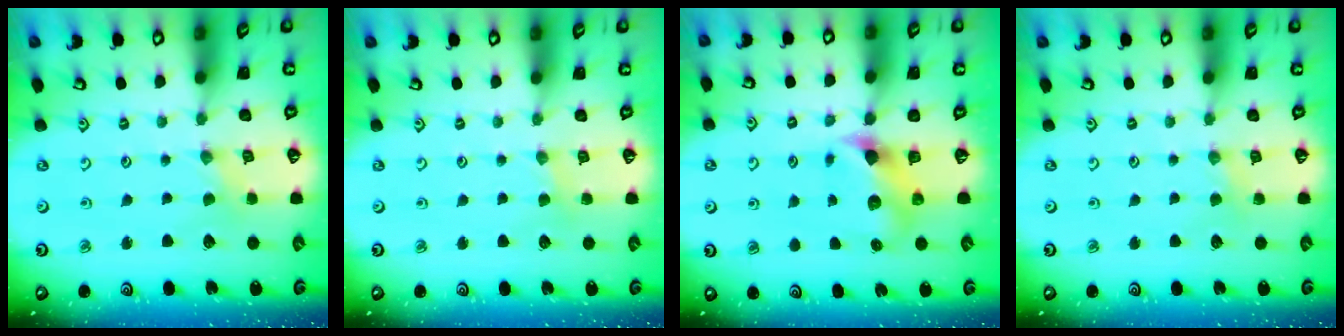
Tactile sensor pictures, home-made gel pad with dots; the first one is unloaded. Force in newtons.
{"total": 1.9, "press": 1.8, "slide": 0.4}
{"total": 6.9, "press": 6.9, "slide": 0.9}
{"total": 2.5, "press": 2.4, "slide": 0.4}